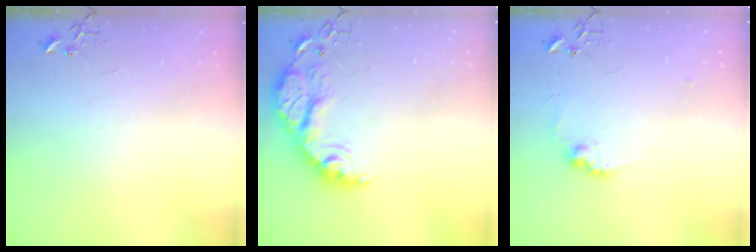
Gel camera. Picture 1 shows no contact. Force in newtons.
{"total": 19.9, "press": 19.8, "slide": 1.4}
{"total": 8.6, "press": 8.6, "slide": 0.4}